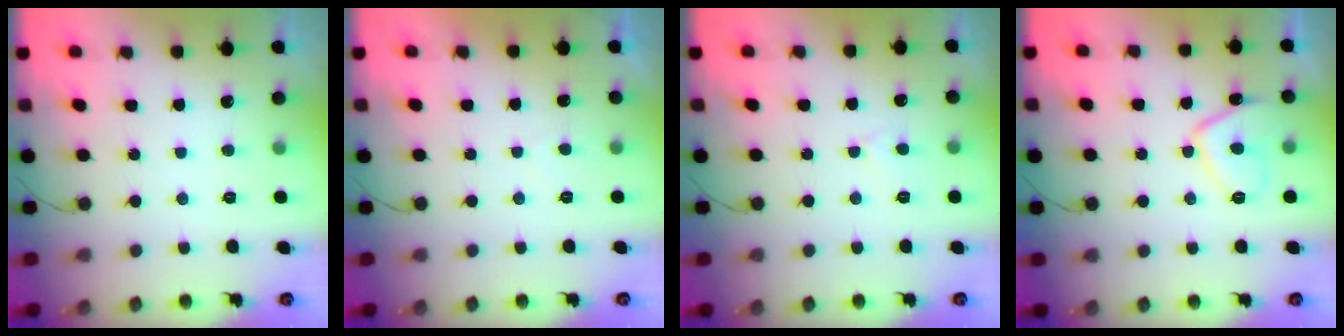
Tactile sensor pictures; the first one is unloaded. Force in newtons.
{"total": 1.0, "press": 0.8, "slide": 0.7}
{"total": 2.6, "press": 2.6, "slide": 0.2}
{"total": 8.4, "press": 8.3, "slide": 1.3}